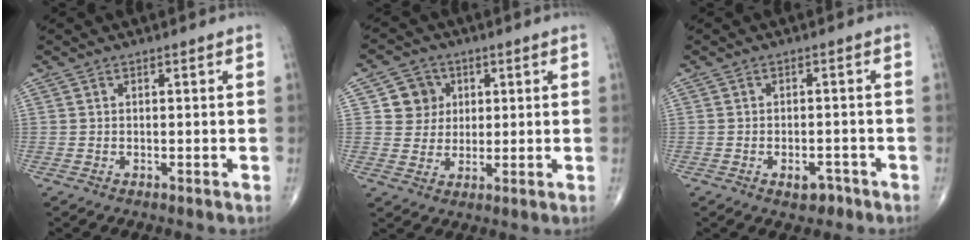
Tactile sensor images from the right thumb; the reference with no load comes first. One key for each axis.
{"total": 6.3, "fx": 1.8, "fy": 5.9, "fz": 1.3, "tx": 0.011, "ty": 0.000, "tz": 0.027}
{"total": 3.2, "fx": -1.9, "fy": 1.9, "fz": 1.9, "tx": -0.018, "ty": 0.013, "tz": -0.022}